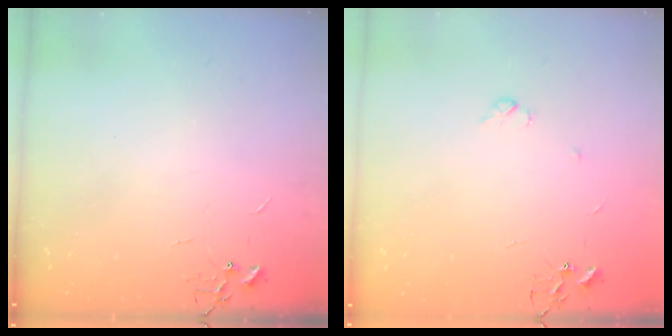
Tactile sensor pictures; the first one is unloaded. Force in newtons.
{"total": 3.6, "press": 3.5, "slide": 0.6}